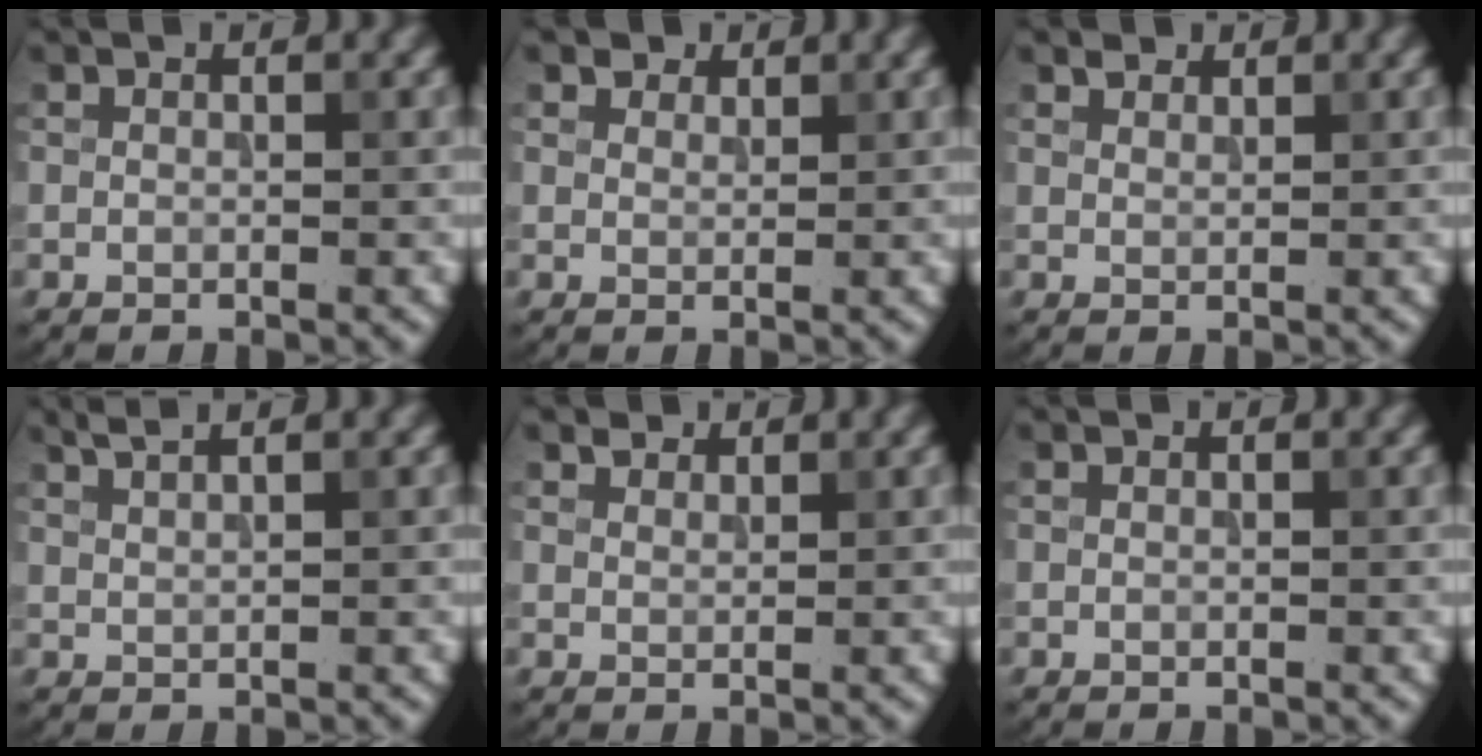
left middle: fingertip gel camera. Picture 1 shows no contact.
{"total": 2.2, "force": [1.7, 1.2, 0.6], "torque": [-0.016, -0.008, 0.027]}
{"total": 1.2, "force": [1.1, 0.5, 0.1], "torque": [-0.004, -0.001, 0.018]}
{"total": 2.0, "force": [1.6, 0.5, 1.2], "torque": [-0.009, 0.004, 0.020]}
{"total": 1.5, "force": [1.4, 0.6, 0.2], "torque": [-0.007, -0.005, 0.026]}
{"total": 0.0}